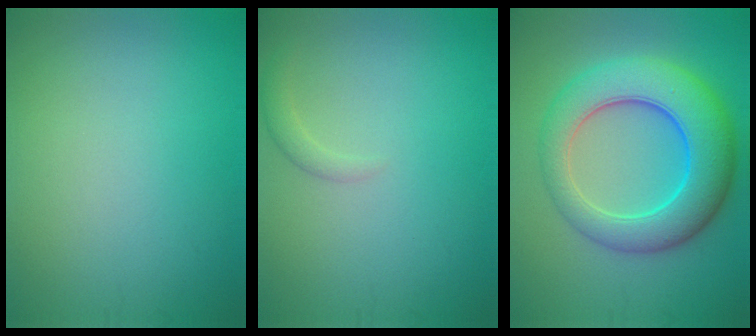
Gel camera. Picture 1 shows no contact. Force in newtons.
{"total": 1.2, "press": 1.2, "slide": 0.1}
{"total": 9.0, "press": 9.0, "slide": 0.3}